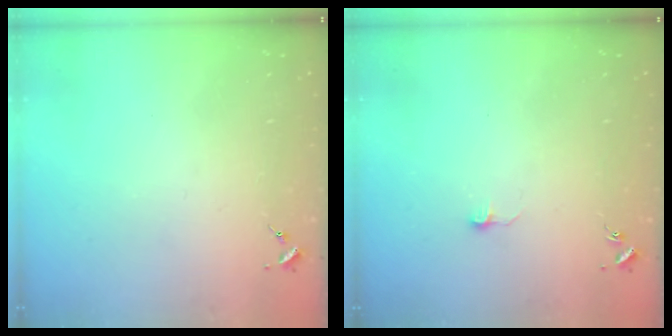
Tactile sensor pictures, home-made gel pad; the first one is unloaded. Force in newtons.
{"total": 4.2, "press": 4.2, "slide": 0.5}